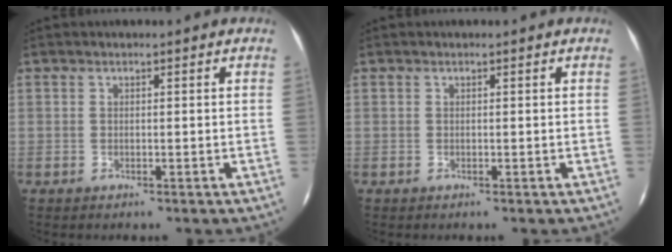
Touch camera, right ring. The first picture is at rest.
{"total": 0.0}